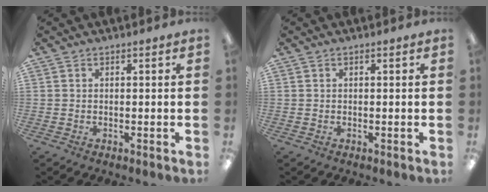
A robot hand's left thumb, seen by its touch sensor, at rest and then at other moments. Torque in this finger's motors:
{"motor_torque": [0.00, 0.00, 0.00, -0.01, 0.00]}